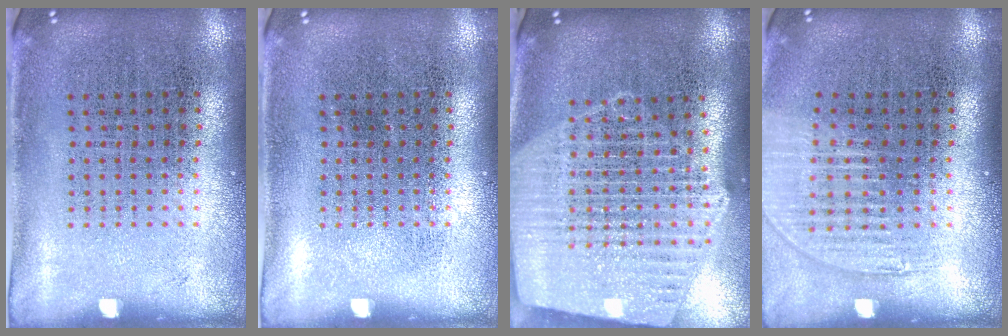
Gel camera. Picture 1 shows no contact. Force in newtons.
{"total": 0.0}
{"total": 2.4, "press": 2.2, "slide": 1.1}
{"total": 1.1, "press": 1.1, "slide": 0.4}